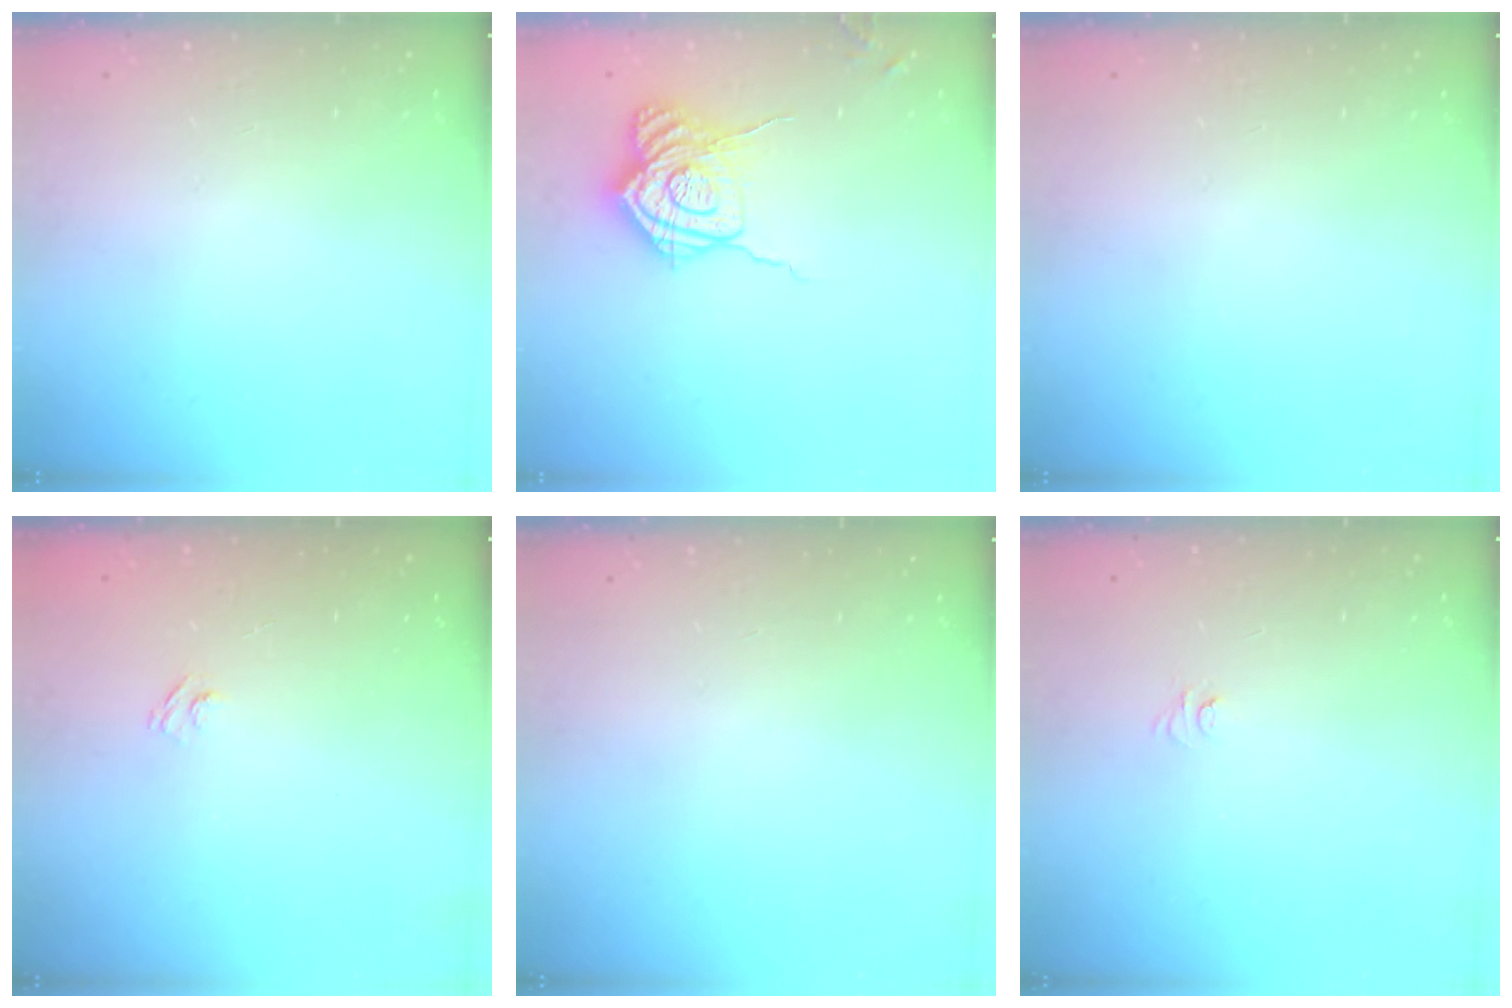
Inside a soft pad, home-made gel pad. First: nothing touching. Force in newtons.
{"total": 16.2, "press": 16.2, "slide": 0.5}
{"total": 0.0}
{"total": 2.7, "press": 2.5, "slide": 0.9}
{"total": 0.0}
{"total": 4.0, "press": 4.0, "slide": 0.4}